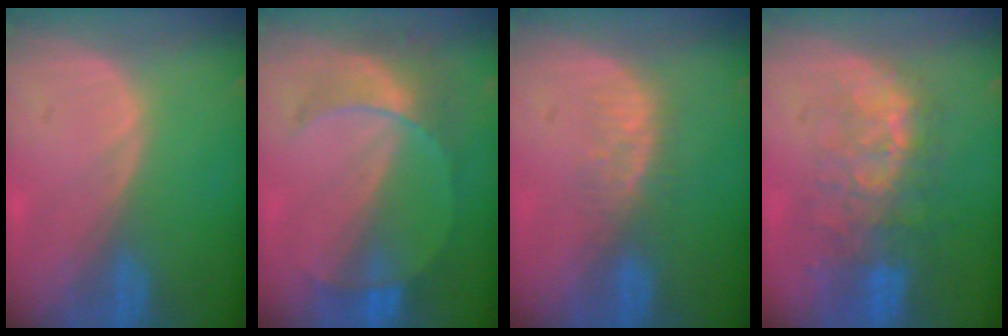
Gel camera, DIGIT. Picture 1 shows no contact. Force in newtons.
{"total": 7.6, "press": 6.8, "slide": 3.5}
{"total": 3.9, "press": 3.5, "slide": 1.8}
{"total": 10.1, "press": 8.6, "slide": 5.3}